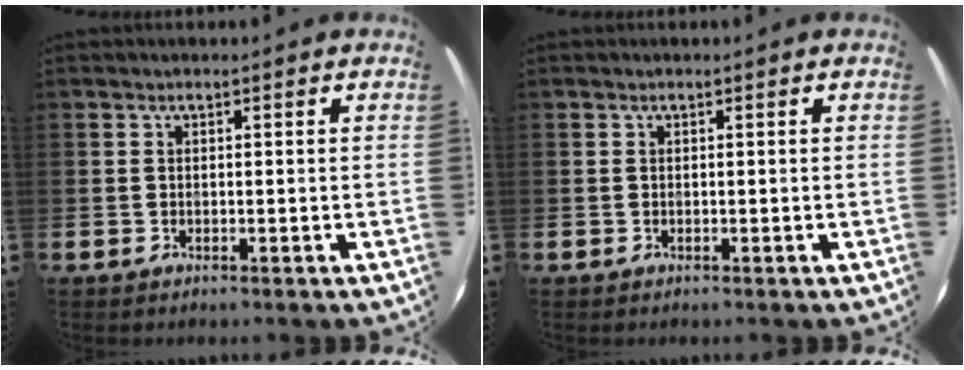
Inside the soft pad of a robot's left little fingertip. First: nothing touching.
{"total": 0.0}